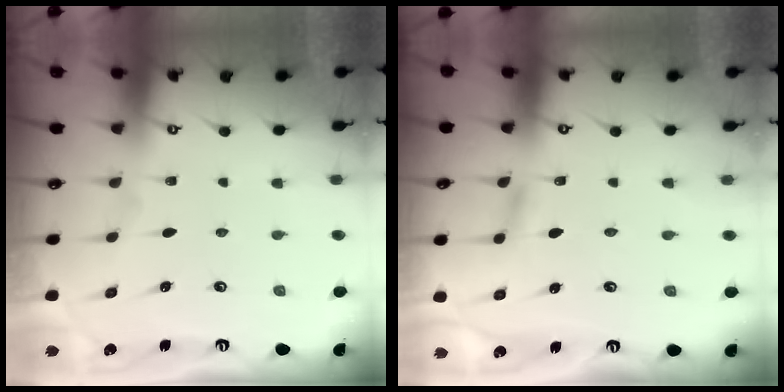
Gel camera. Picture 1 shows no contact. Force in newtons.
{"total": 2.9, "press": 2.9, "slide": 0.4}